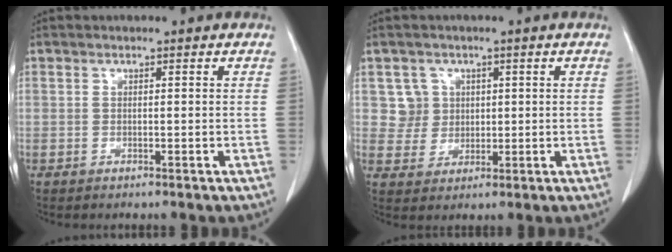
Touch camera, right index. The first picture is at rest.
{"total": 4.4, "force": [1.3, 4.2, -0.2], "torque": [0.011, 0.011, 0.028]}